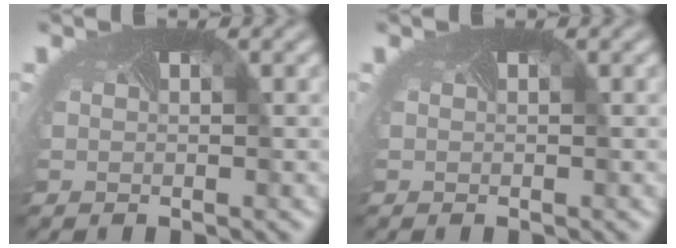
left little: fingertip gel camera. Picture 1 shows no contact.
{"total": 0.0}